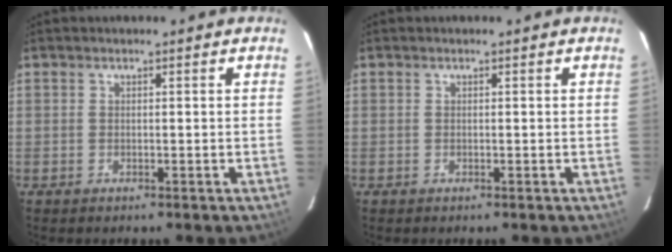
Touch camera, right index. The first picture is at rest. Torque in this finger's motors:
{"motor_torque": [0.01, 0.00, 0.00, 0.01]}